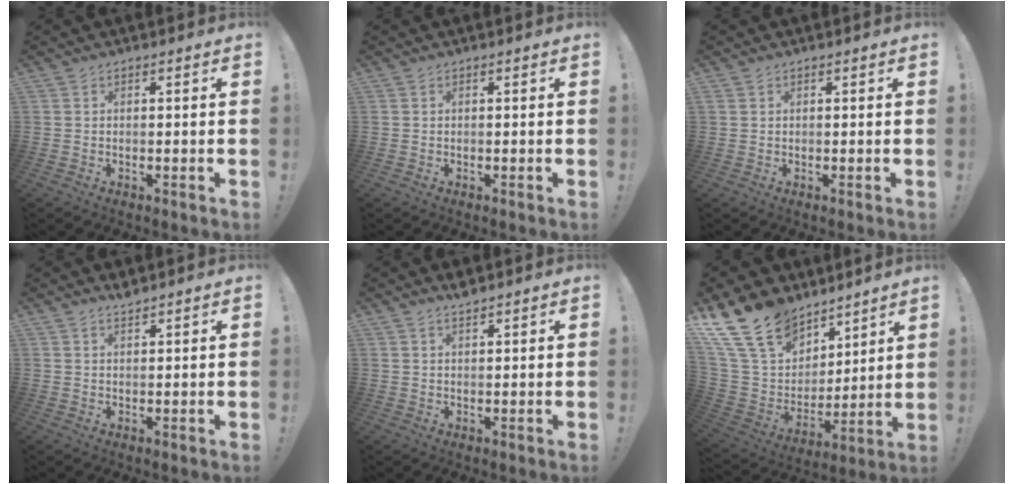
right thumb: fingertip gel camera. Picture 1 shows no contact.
{"total": 0.0}
{"total": 0.8, "force": [0.4, 0.5, 0.3], "torque": [-0.006, 0.001, 0.008]}
{"total": 2.0, "force": [1.9, 0.2, 0.5], "torque": [-0.003, -0.014, 0.033]}
{"total": 2.3, "force": [2.1, 0.3, 0.8], "torque": [-0.019, -0.012, 0.039]}
{"total": 19.0, "force": [13.2, 11.7, 7.0], "torque": [-0.143, -0.081, 0.270]}